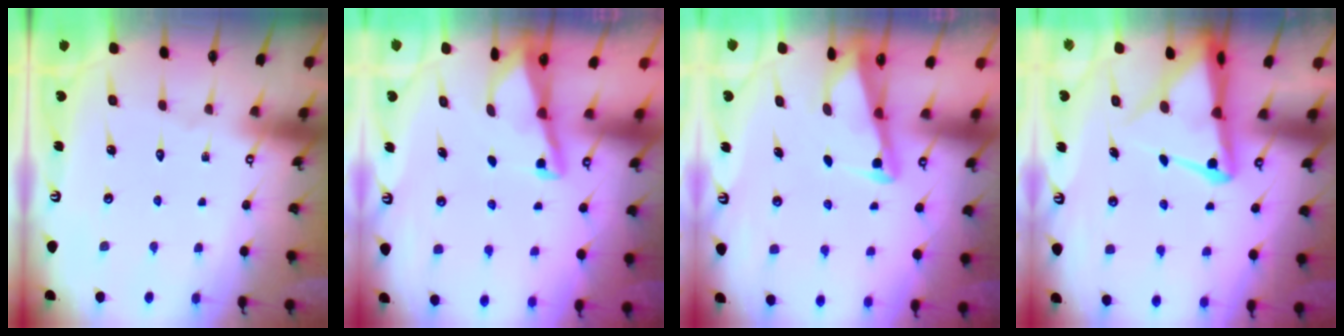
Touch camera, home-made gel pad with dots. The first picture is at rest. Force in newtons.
{"total": 3.3, "press": 3.3, "slide": 0.6}
{"total": 2.9, "press": 2.8, "slide": 0.3}
{"total": 7.0, "press": 7.0, "slide": 0.8}